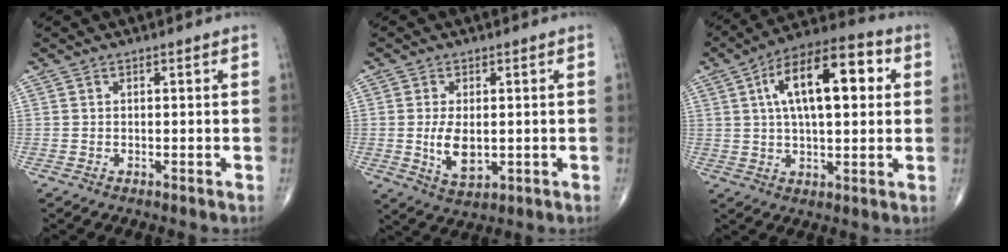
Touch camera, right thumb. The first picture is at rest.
{"total": 6.3, "force": [-0.3, 3.4, 5.3], "torque": [-0.094, -0.013, 0.003]}
{"total": 17.3, "force": [4.2, 7.6, 15.0], "torque": [-0.226, 0.022, 0.059]}